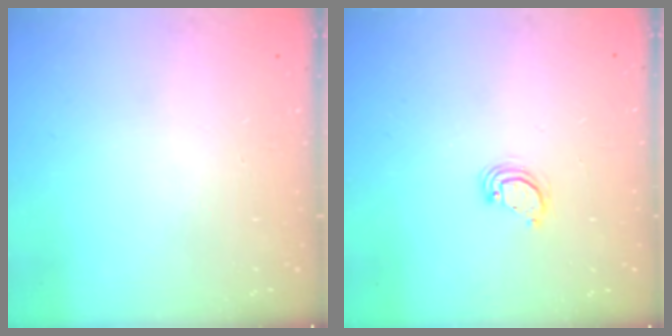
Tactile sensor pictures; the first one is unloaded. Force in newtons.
{"total": 3.2, "press": 3.2, "slide": 0.2}